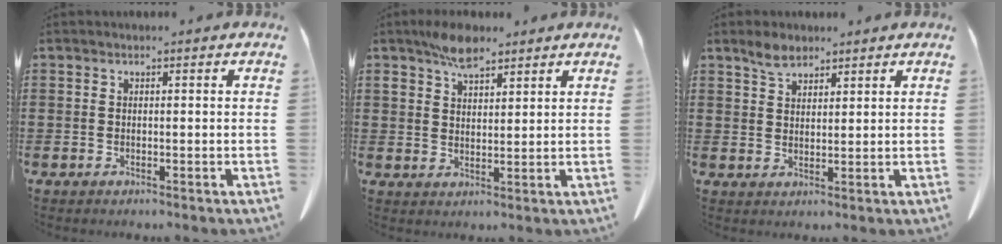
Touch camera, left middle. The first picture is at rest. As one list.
[{"total": 5.6, "force": [4.3, 2.2, 2.9], "torque": [-0.060, -0.004, 0.079]}, {"total": 3.2, "force": [2.6, 1.3, 1.4], "torque": [-0.033, 0.003, 0.049]}]